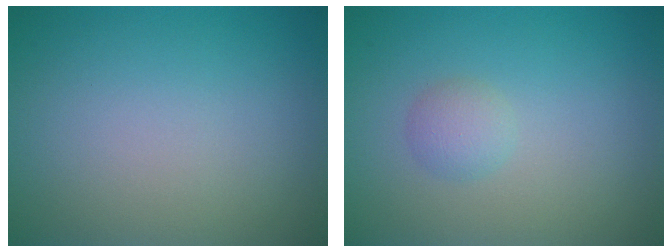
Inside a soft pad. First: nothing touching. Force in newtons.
{"total": 1.4, "press": 1.4, "slide": 0.1}